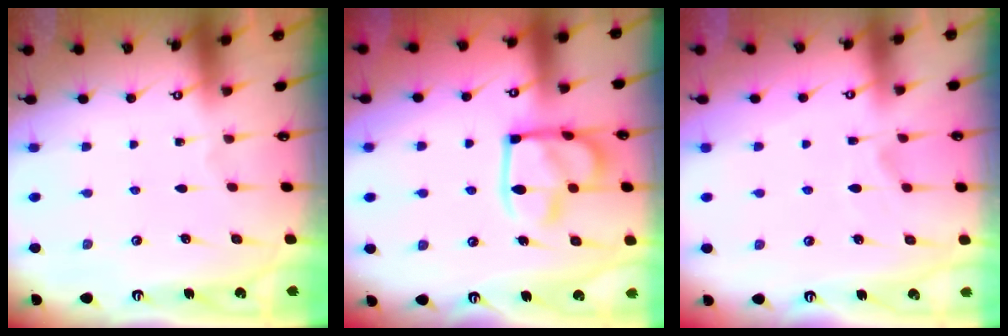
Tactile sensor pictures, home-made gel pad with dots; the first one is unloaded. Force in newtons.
{"total": 14.9, "press": 14.8, "slide": 1.6}
{"total": 2.2, "press": 1.9, "slide": 1.2}